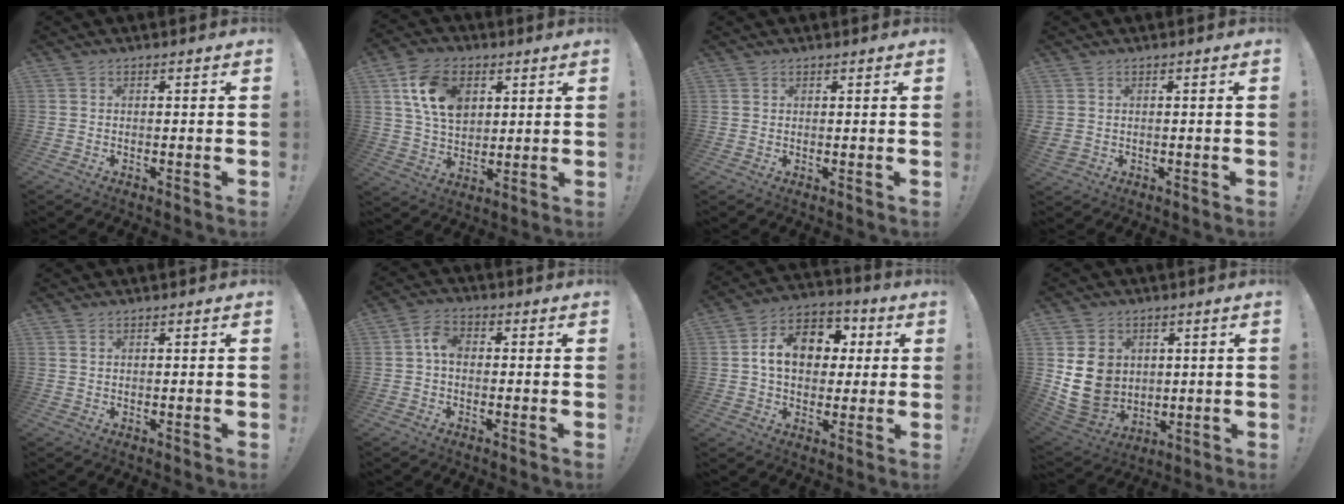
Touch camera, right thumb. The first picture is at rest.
{"total": 14.5, "force": [5.7, 10.0, 8.9], "torque": [-0.154, -0.004, 0.112]}
{"total": 1.9, "force": [1.4, 1.2, -0.3], "torque": [0.020, -0.010, 0.022]}
{"total": 1.9, "force": [0.7, 1.4, 1.0], "torque": [-0.016, -0.002, 0.013]}
{"total": 0.8, "force": [0.5, 0.2, 0.5], "torque": [-0.014, 0.002, 0.011]}
{"total": 5.5, "force": [0.0, 3.7, 4.0], "torque": [-0.076, 0.012, -0.001]}
{"total": 14.5, "force": [2.8, 10.9, 9.2], "torque": [-0.126, 0.004, 0.056]}
{"total": 12.8, "force": [2.5, 11.0, 6.0], "torque": [-0.117, -0.015, 0.053]}